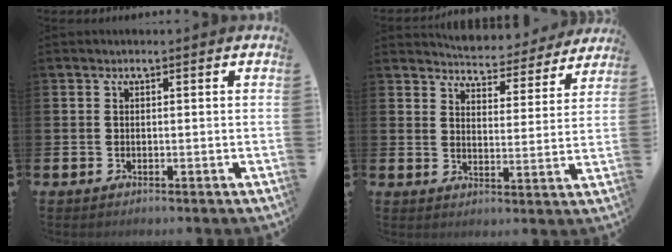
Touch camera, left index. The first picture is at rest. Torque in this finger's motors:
{"motor_torque": [1.01, -1.13, 0.13, 0.01]}